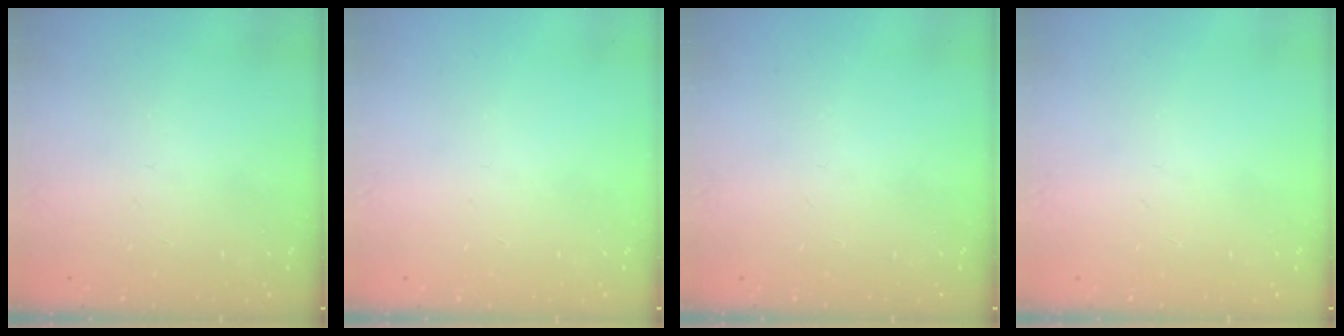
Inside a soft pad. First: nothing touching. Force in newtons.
{"total": 0.0}
{"total": 0.0}
{"total": 0.0}